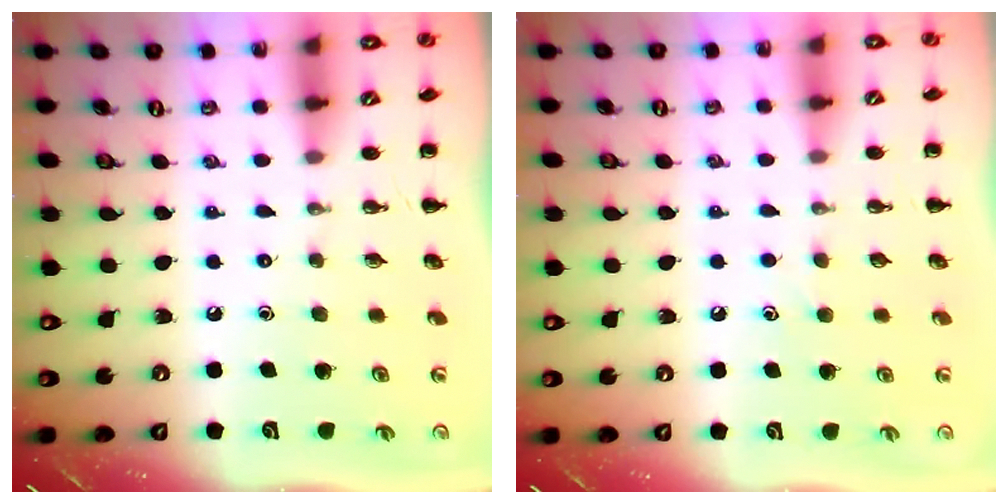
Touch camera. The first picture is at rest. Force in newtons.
{"total": 3.5, "press": 3.3, "slide": 1.2}